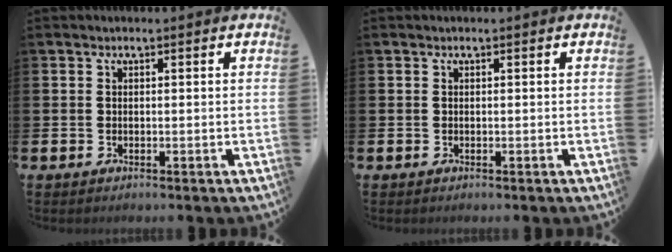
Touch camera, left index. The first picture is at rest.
{"total": 0.0}